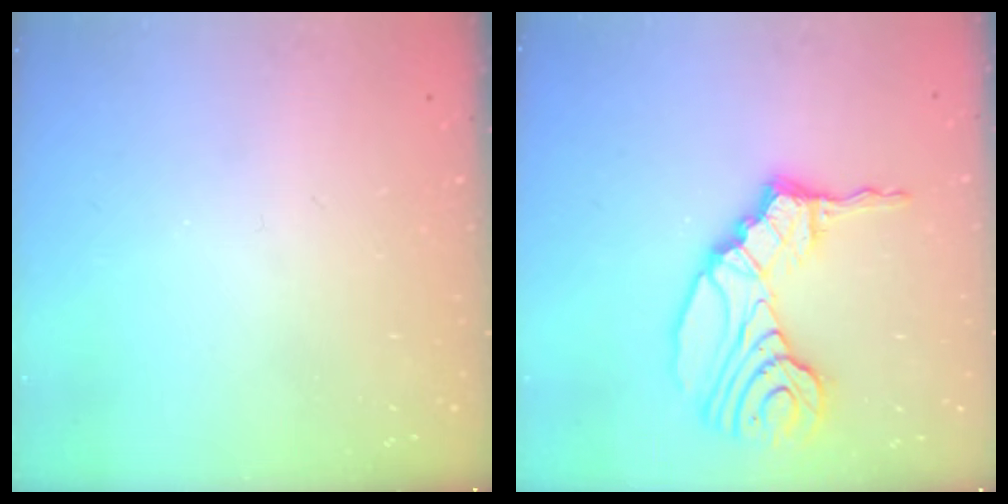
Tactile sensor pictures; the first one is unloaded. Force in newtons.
{"total": 16.9, "press": 16.2, "slide": 4.9}